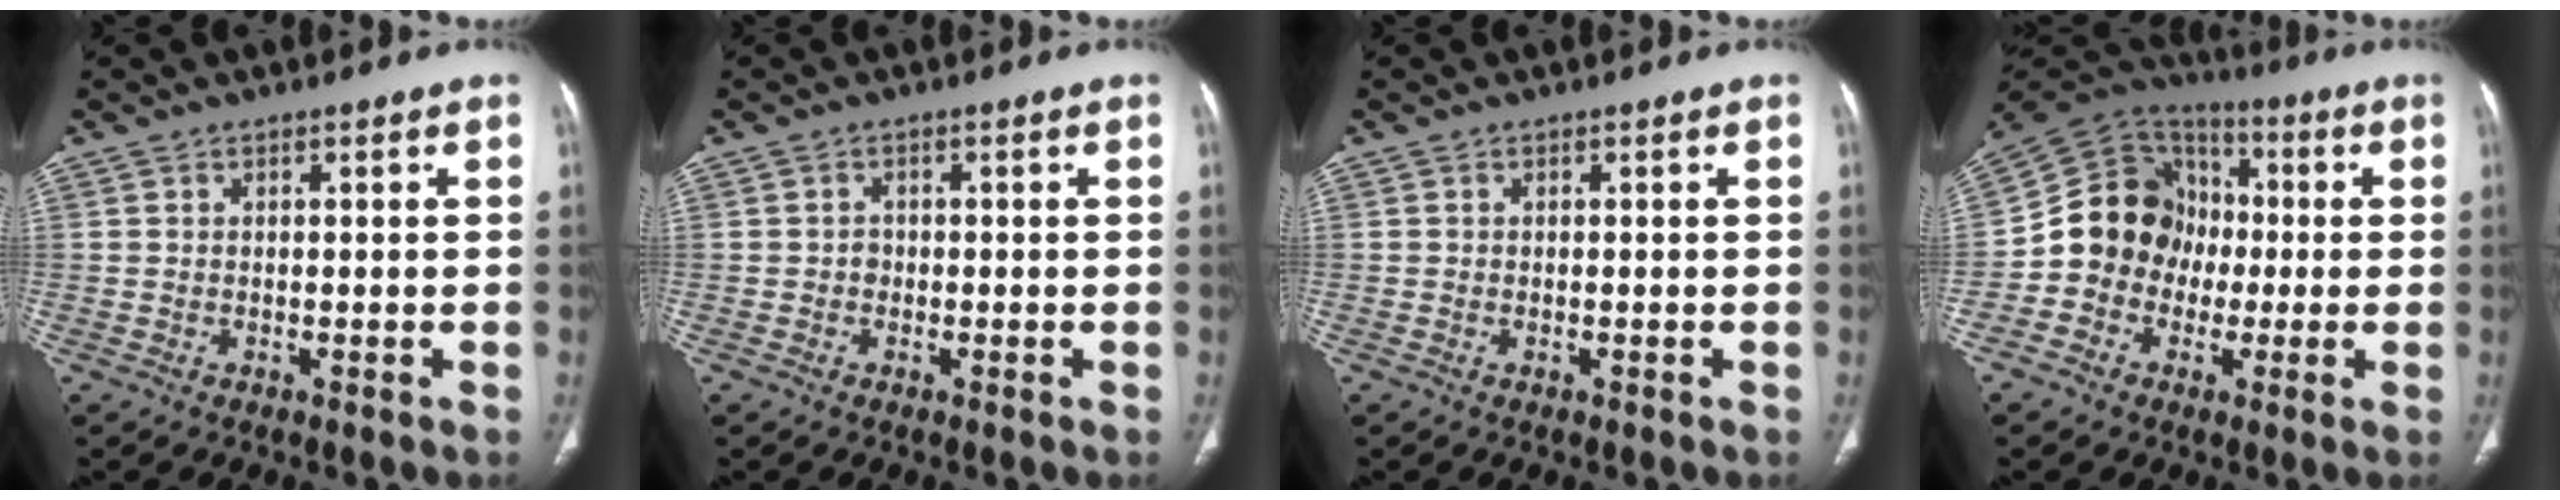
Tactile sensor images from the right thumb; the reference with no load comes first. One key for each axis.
{"total": 1.0, "fx": -0.3, "fy": 0.9, "fz": 0.4, "tx": 0.001, "ty": 0.005, "tz": -0.007}
{"total": 0.0}
{"total": 14.5, "fx": -2.0, "fy": 12.9, "fz": 6.3, "tx": -0.075, "ty": 0.042, "tz": -0.045}